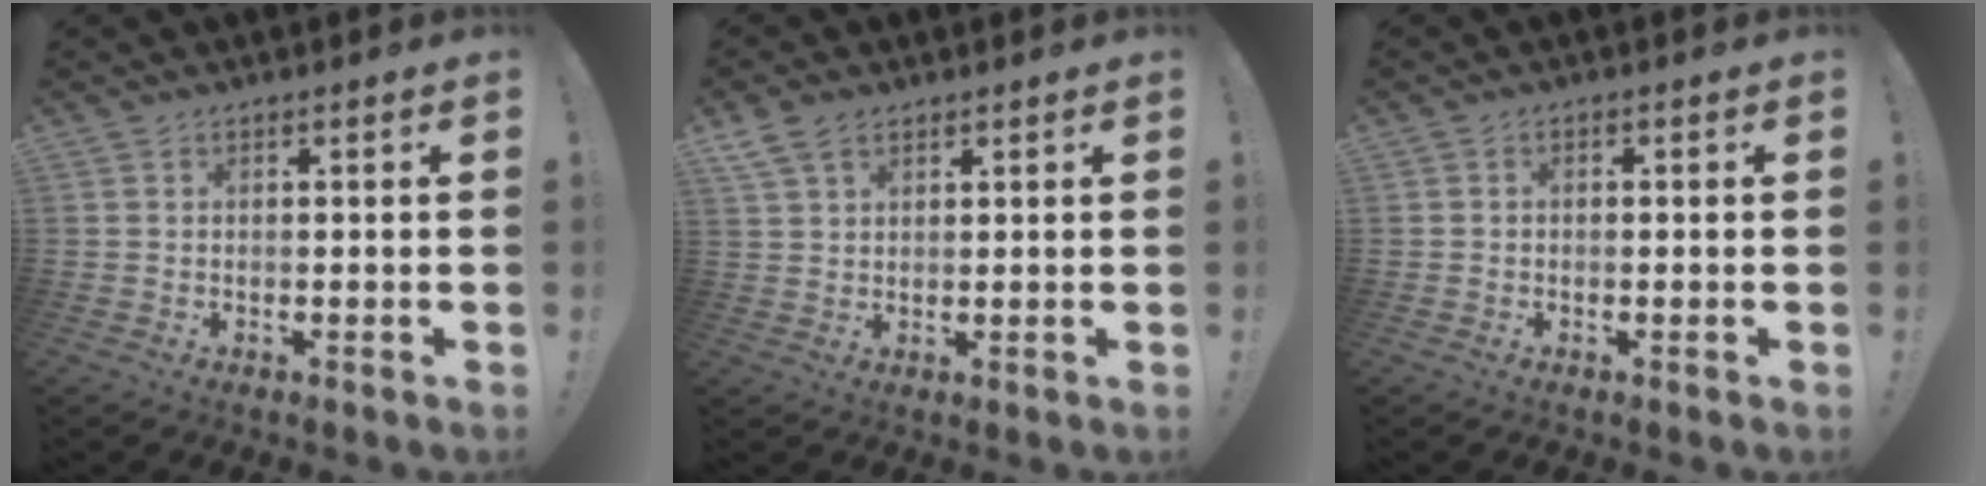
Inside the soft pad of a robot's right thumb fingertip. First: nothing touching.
{"total": 5.5, "force": [3.6, 3.2, 2.7], "torque": [-0.052, -0.010, 0.071]}
{"total": 0.8, "force": [-0.5, 0.6, 0.3], "torque": [-0.004, 0.003, -0.009]}